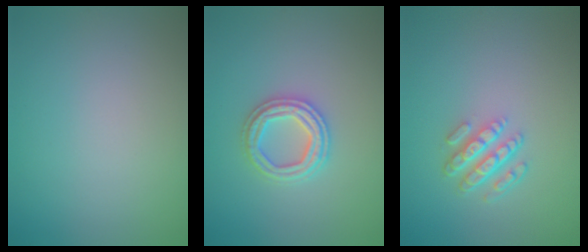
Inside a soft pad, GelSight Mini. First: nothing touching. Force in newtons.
{"total": 2.9, "press": 2.9, "slide": 0.6}
{"total": 4.0, "press": 2.8, "slide": 2.8}